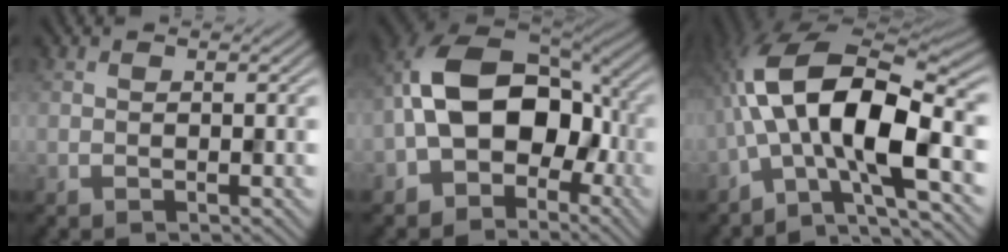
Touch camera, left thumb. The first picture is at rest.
{"total": 13.8, "force": [-2.7, 9.4, 9.7], "torque": [-0.177, 0.003, -0.063]}
{"total": 14.1, "force": [-2.1, 5.5, 12.8], "torque": [-0.235, 0.012, -0.055]}